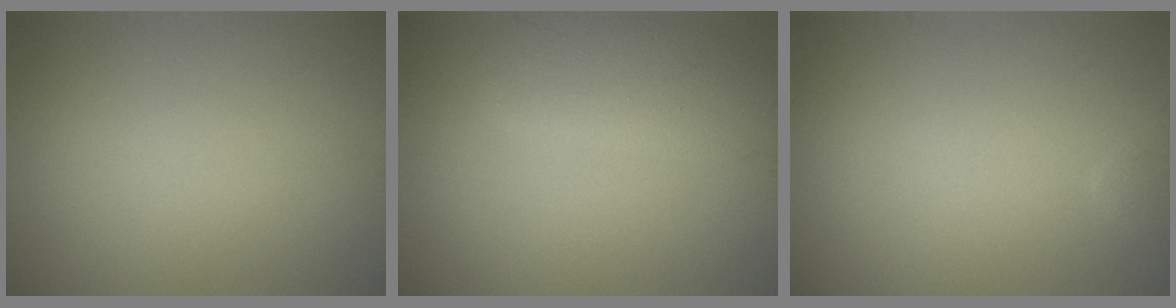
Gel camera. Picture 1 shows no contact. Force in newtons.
{"total": 4.4, "press": 4.4, "slide": 0.2}
{"total": 0.8, "press": 0.8, "slide": 0.1}